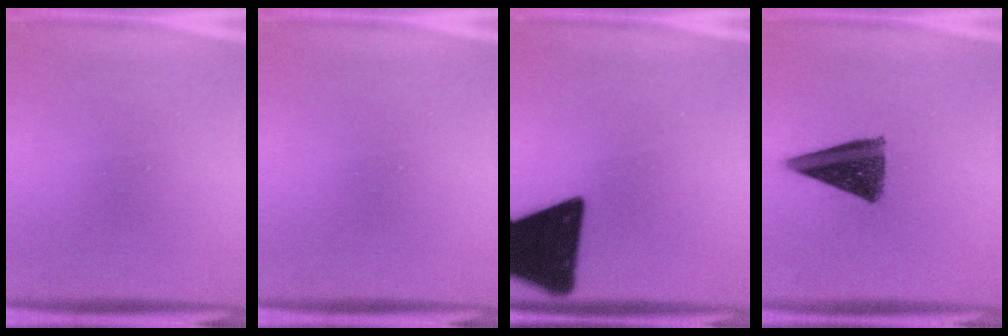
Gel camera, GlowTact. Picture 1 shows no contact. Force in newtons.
{"total": 0.0}
{"total": 18.9}
{"total": 10.4}